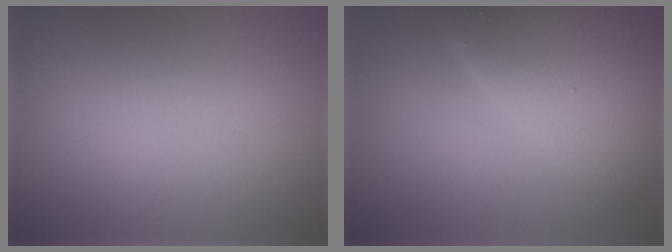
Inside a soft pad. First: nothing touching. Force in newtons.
{"total": 7.2, "press": 7.2, "slide": 0.2}